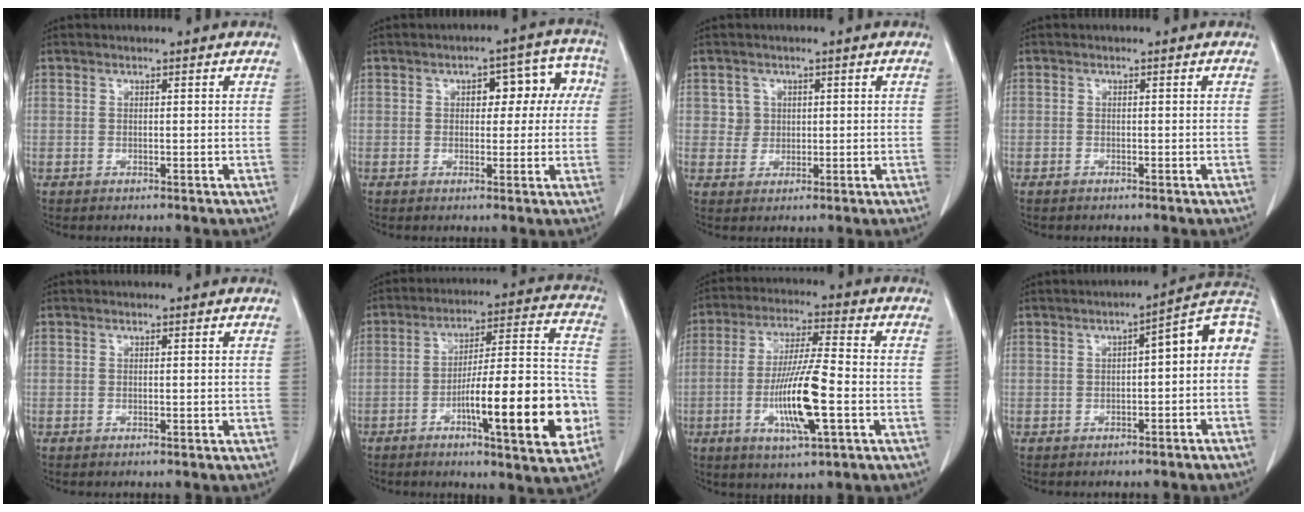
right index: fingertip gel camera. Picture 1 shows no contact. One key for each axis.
{"total": 7.4, "fx": 1.2, "fy": 4.0, "fz": 6.1, "tx": -0.058, "ty": 0.042, "tz": 0.014}
{"total": 2.5, "fx": 0.7, "fy": 2.4, "fz": 0.1, "tx": 0.009, "ty": 0.001, "tz": 0.010}
{"total": 0.0}
{"total": 0.0}
{"total": 18.4, "fx": -6.2, "fy": 2.2, "fz": 17.2, "tx": -0.245, "ty": 0.013, "tz": -0.089}
{"total": 12.3, "fx": -3.3, "fy": 1.0, "fz": 11.8, "tx": -0.229, "ty": -0.010, "tz": -0.063}
{"total": 9.0, "fx": -0.7, "fy": 2.8, "fz": 8.6, "tx": -0.113, "ty": 0.040, "tz": -0.011}